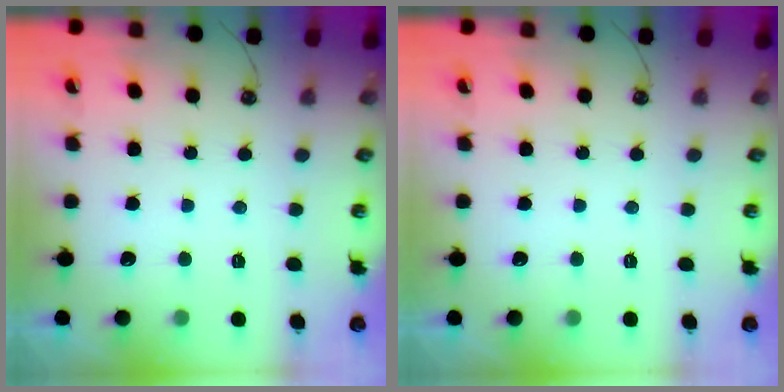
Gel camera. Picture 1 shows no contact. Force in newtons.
{"total": 0.0}